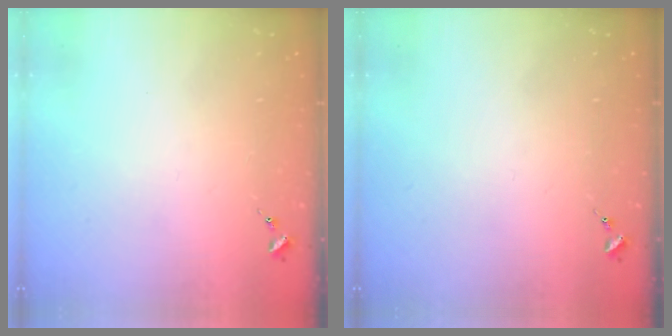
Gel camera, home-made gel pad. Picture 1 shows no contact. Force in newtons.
{"total": 0.0}